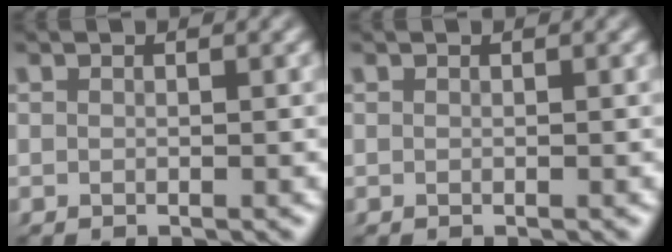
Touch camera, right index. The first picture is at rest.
{"total": 0.0}